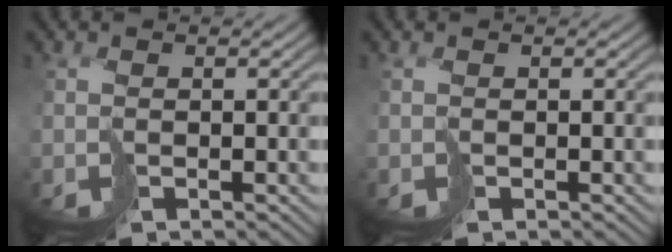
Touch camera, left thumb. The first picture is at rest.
{"total": 0.0}